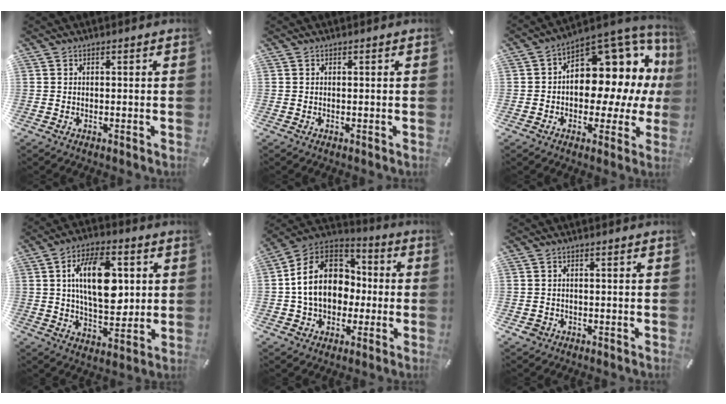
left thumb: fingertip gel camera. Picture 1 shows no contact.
{"total": 0.0}
{"total": 13.4, "force": [4.0, 9.2, 8.8], "torque": [-0.090, -0.067, 0.067]}
{"total": 17.0, "force": [3.2, 9.3, 13.8], "torque": [-0.244, 0.002, 0.050]}
{"total": 17.5, "force": [-0.8, 14.4, 9.9], "torque": [-0.199, 0.024, -0.012]}
{"total": 2.1, "force": [-0.9, 1.8, 0.7], "torque": [-0.013, 0.005, -0.018]}